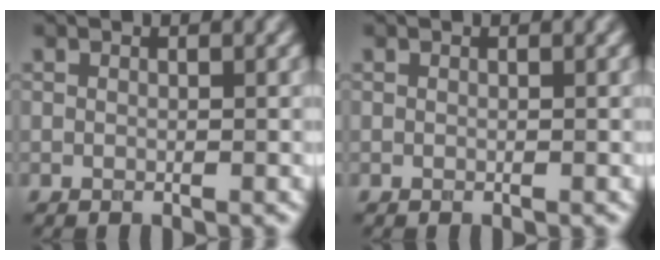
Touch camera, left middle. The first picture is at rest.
{"total": 0.0}